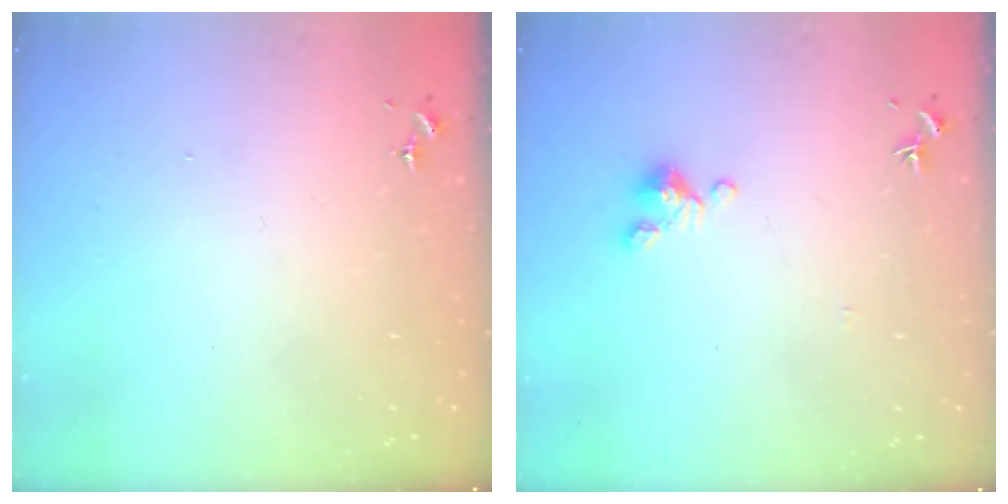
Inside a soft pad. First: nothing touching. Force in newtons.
{"total": 2.9, "press": 2.9, "slide": 0.4}